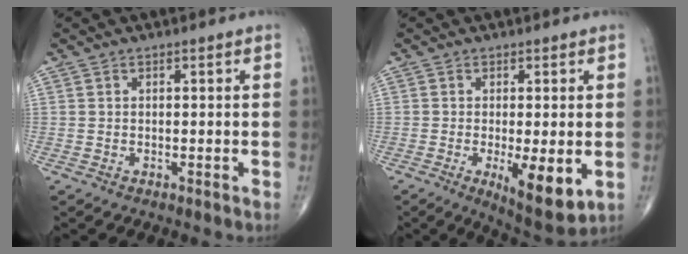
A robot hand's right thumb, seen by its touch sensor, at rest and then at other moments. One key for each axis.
{"total": 9.3, "fx": -2.2, "fy": 2.8, "fz": 8.6, "tx": -0.127, "ty": -0.026, "tz": -0.030}